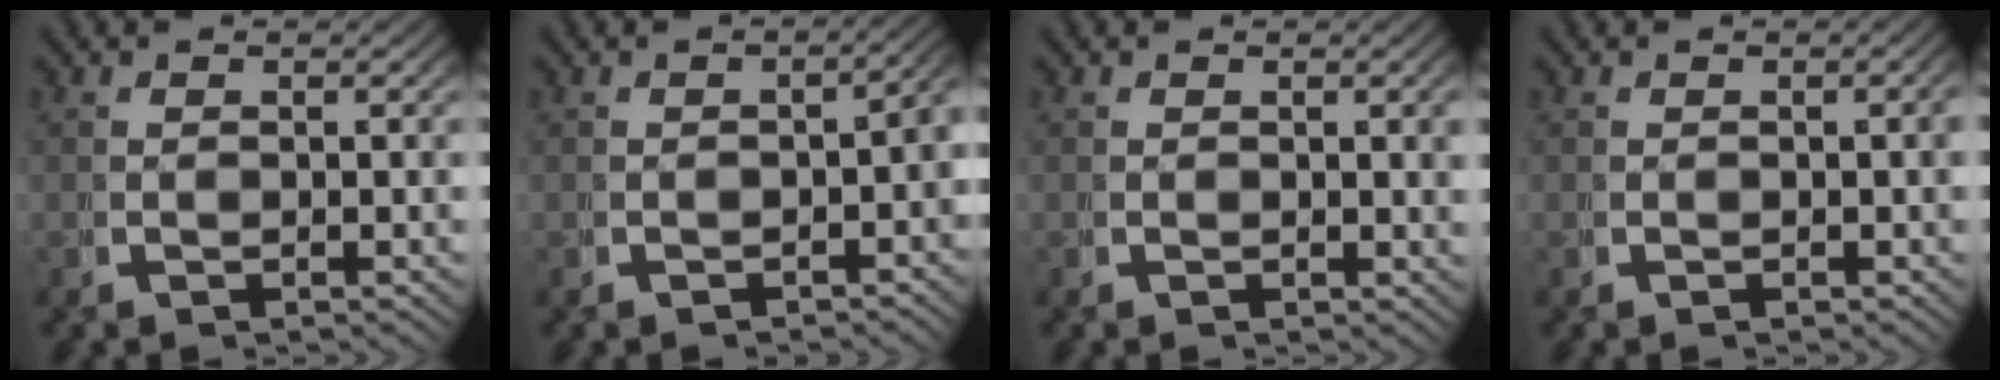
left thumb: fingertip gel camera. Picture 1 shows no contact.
{"total": 3.2, "force": [-1.4, 1.4, 2.6], "torque": [-0.028, -0.004, -0.016]}
{"total": 0.7, "force": [0.3, 0.2, 0.6], "torque": [-0.006, -0.001, 0.005]}
{"total": 0.8, "force": [-0.2, 0.3, 0.7], "torque": [-0.004, 0.000, -0.002]}